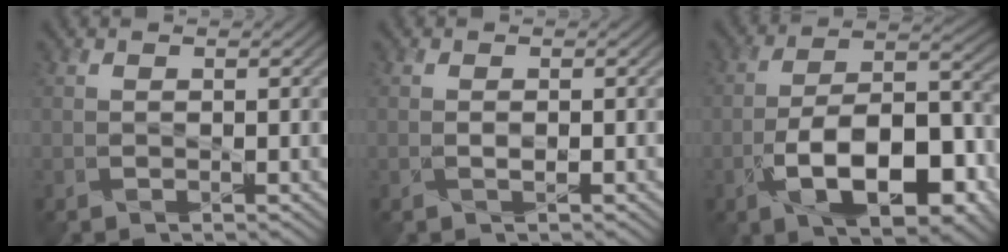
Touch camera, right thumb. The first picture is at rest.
{"total": 0.8, "force": [-0.5, 0.1, 0.6], "torque": [-0.017, -0.002, -0.010]}
{"total": 14.0, "force": [-5.9, 6.5, 10.9], "torque": [-0.191, -0.010, -0.106]}